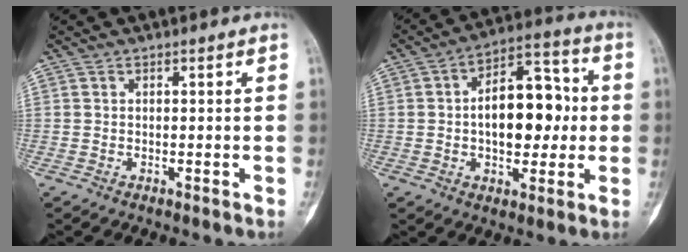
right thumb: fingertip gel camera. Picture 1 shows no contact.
{"total": 15.3, "force": [0.1, 9.0, 12.4], "torque": [-0.143, 0.032, -0.004]}